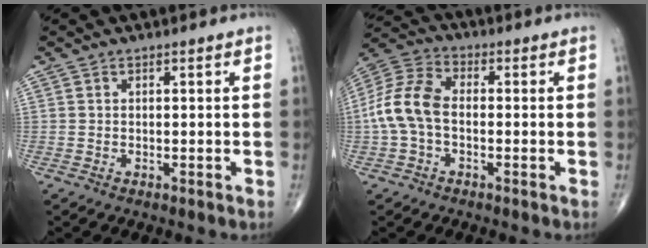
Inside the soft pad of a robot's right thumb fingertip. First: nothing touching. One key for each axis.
{"total": 10.2, "fx": -1.2, "fy": 6.3, "fz": 8.0, "tx": -0.169, "ty": 0.030, "tz": -0.033}